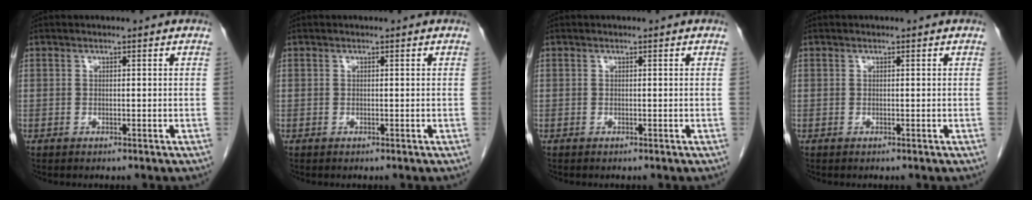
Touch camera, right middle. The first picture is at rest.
{"total": 0.0}
{"total": 0.0}
{"total": 0.0}